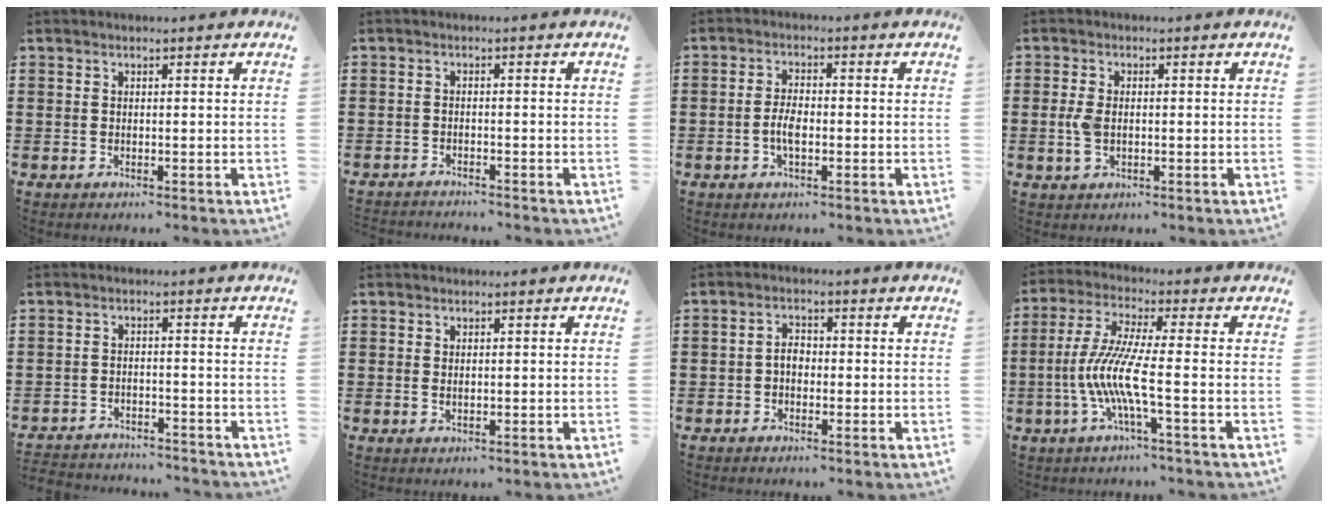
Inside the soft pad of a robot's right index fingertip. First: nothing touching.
{"total": 1.4, "force": [-1.4, 0.0, -0.1], "torque": [-0.003, 0.002, -0.030]}
{"total": 3.5, "force": [-0.9, 1.5, 3.1], "torque": [-0.072, -0.001, -0.020]}
{"total": 3.2, "force": [-0.2, 1.9, 2.6], "torque": [-0.067, 0.000, -0.009]}
{"total": 2.9, "force": [-2.9, 0.3, -0.1], "torque": [-0.005, 0.000, -0.063]}
{"total": 0.7, "force": [0.3, 0.5, 0.4], "torque": [-0.010, 0.006, 0.004]}
{"total": 2.5, "force": [-0.5, 1.6, 1.9], "torque": [-0.043, 0.001, -0.014]}
{"total": 8.8, "force": [-2.5, 0.7, 8.4], "torque": [-0.194, -0.020, -0.060]}